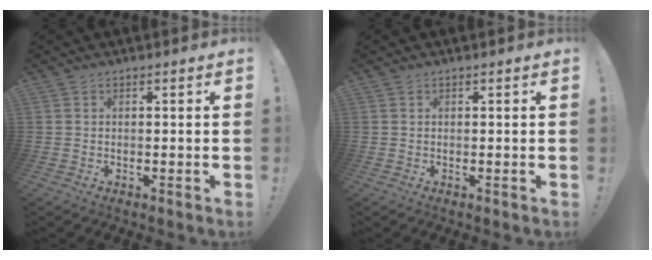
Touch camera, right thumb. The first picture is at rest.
{"total": 0.0}